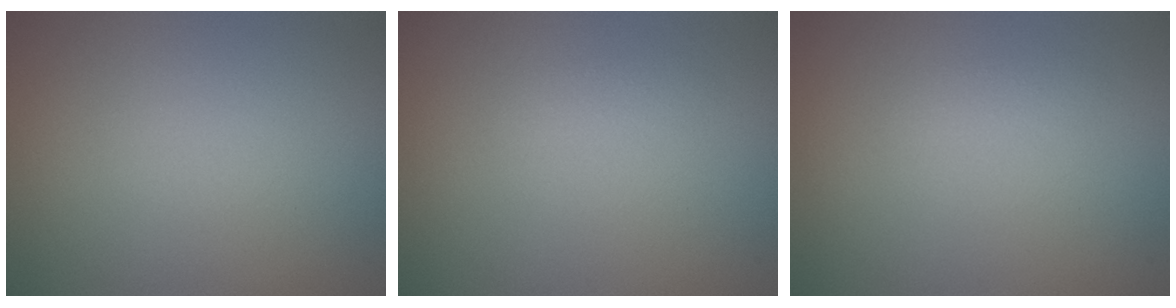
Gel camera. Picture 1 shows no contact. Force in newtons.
{"total": 0.7, "press": 0.7, "slide": 0.1}
{"total": 0.7, "press": 0.7, "slide": 0.1}